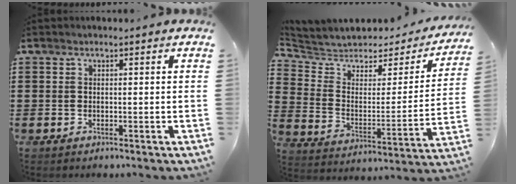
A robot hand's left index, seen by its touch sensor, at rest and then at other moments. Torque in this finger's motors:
{"motor_torque": [2.14, 0.00, 0.33, 0.08]}